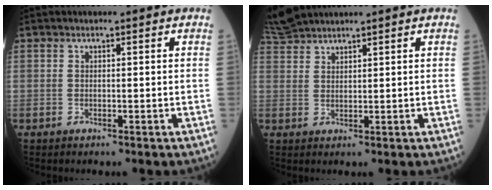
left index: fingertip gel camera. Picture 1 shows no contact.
{"total": 4.7, "force": [4.6, 0.0, 1.1], "torque": [-0.039, 0.022, 0.100]}